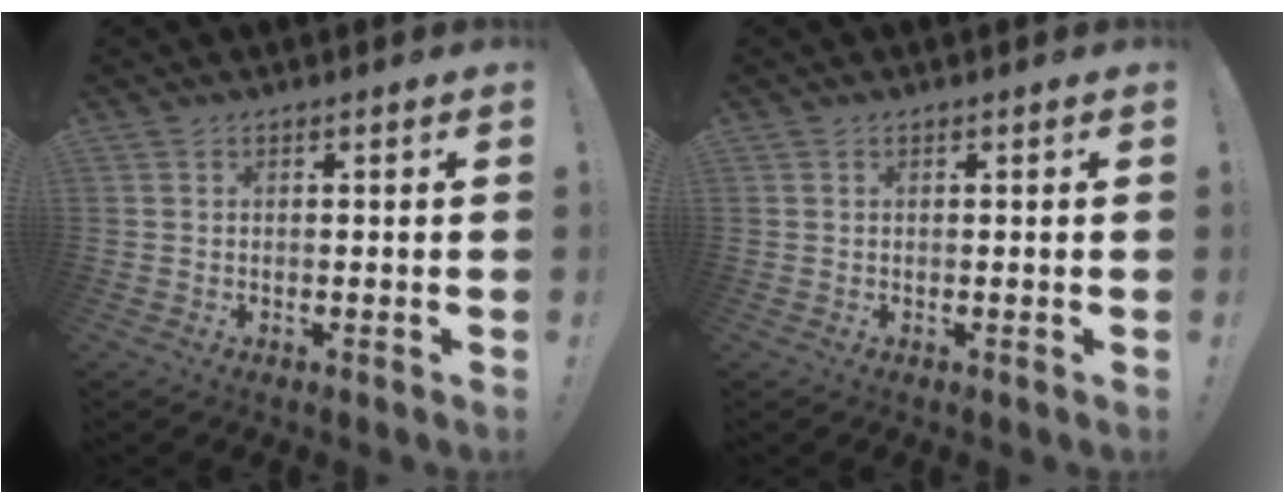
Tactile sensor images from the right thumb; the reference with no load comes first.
{"total": 0.0}